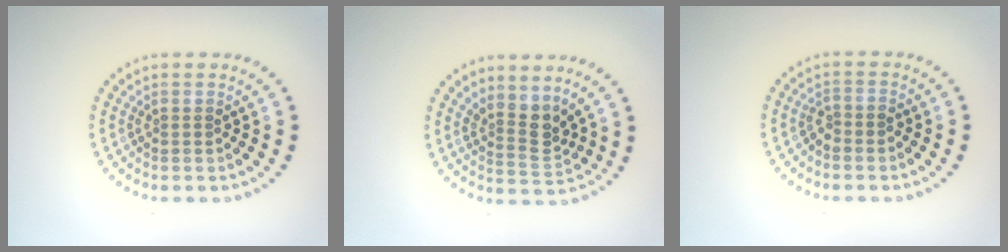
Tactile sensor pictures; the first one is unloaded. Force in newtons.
{"total": 2.8, "press": 2.1, "slide": 1.9}
{"total": 1.4, "press": 1.1, "slide": 0.8}